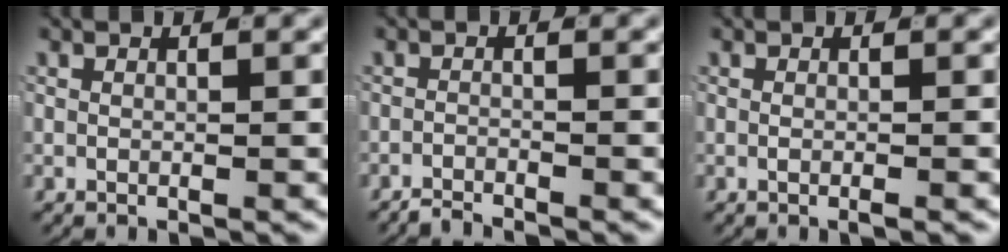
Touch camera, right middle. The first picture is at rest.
{"total": 2.1, "force": [-2.1, 0.1, 0.1], "torque": [0.002, -0.003, -0.039]}
{"total": 0.8, "force": [-0.6, 0.0, 0.6], "torque": [-0.012, -0.002, -0.008]}